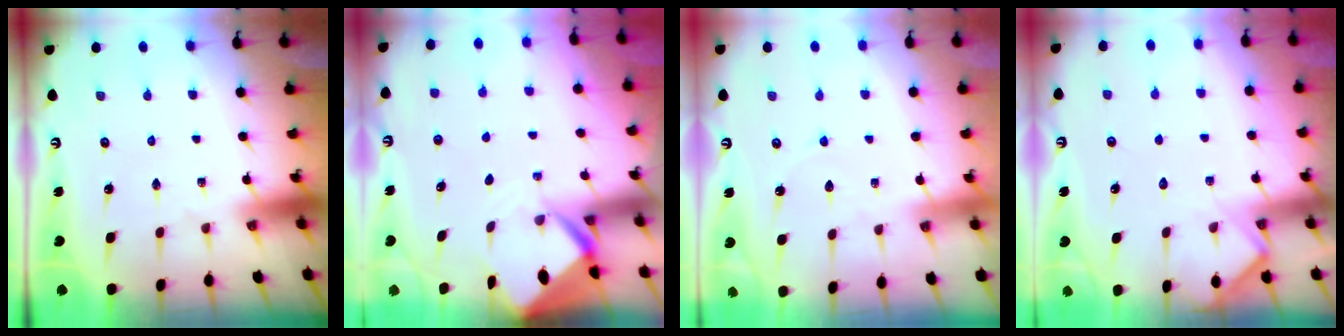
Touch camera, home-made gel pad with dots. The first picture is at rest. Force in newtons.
{"total": 4.2, "press": 4.2, "slide": 0.2}
{"total": 2.9, "press": 2.9, "slide": 0.4}
{"total": 7.7, "press": 7.6, "slide": 0.7}